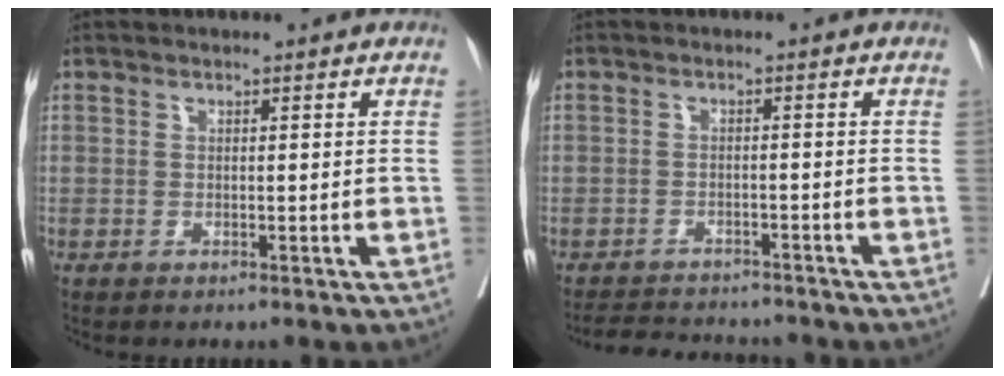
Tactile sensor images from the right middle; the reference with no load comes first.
{"total": 7.0, "force": [-6.6, 1.8, 1.3], "torque": [-0.015, -0.001, -0.094]}